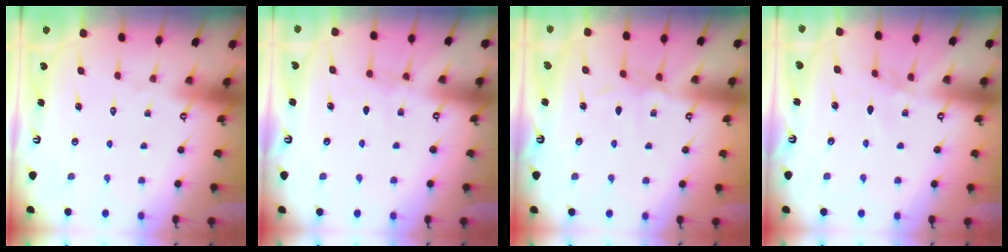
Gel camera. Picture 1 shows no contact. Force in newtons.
{"total": 4.9, "press": 4.8, "slide": 0.5}
{"total": 2.8, "press": 2.8, "slide": 0.5}
{"total": 2.1, "press": 2.0, "slide": 0.4}